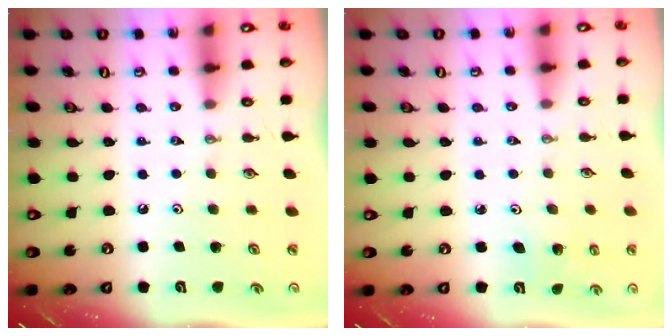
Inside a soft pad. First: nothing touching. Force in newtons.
{"total": 2.9, "press": 2.9, "slide": 0.3}